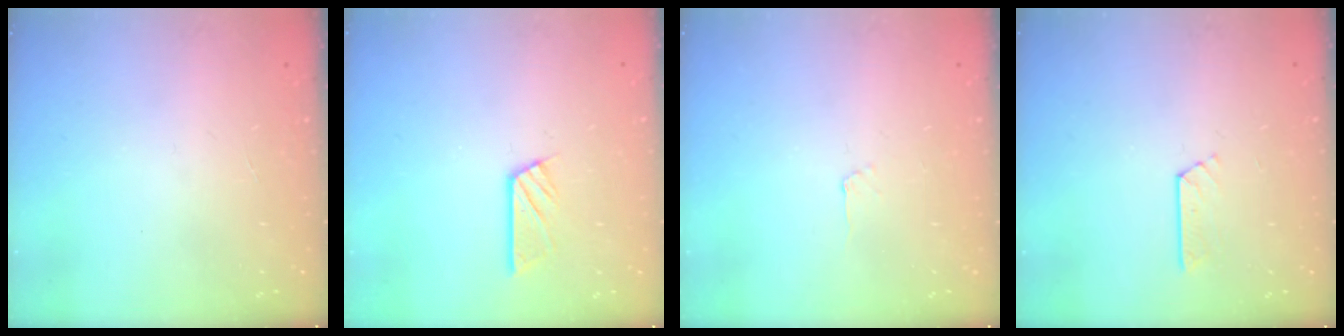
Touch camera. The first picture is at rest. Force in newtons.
{"total": 5.8, "press": 5.8, "slide": 0.3}
{"total": 2.5, "press": 2.5, "slide": 0.3}
{"total": 3.4, "press": 3.3, "slide": 0.4}